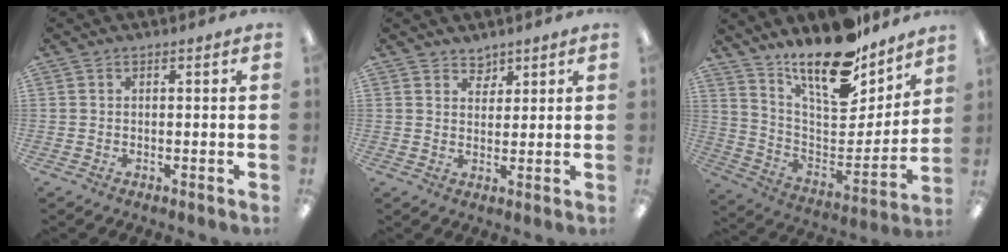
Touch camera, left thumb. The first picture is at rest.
{"total": 3.5, "force": [2.9, 2.0, 0.1], "torque": [0.006, -0.015, 0.053]}
{"total": 19.3, "force": [16.1, 5.8, 8.8], "torque": [-0.143, -0.132, 0.279]}